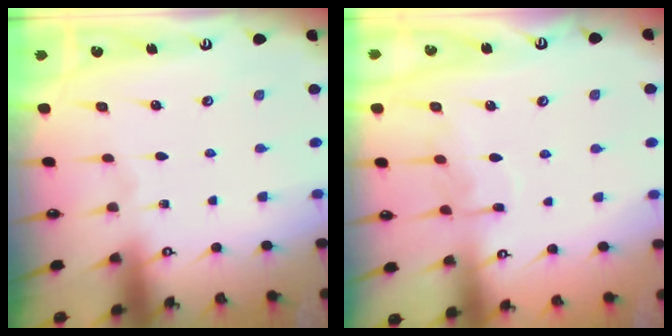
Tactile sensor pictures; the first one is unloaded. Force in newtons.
{"total": 8.1, "press": 8.0, "slide": 0.6}